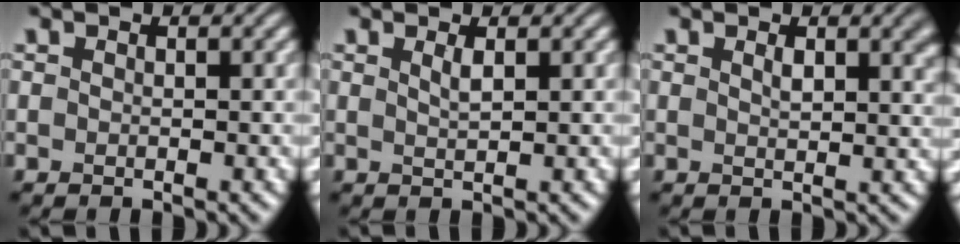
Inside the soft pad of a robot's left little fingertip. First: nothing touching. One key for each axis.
{"total": 1.1, "fx": 0.6, "fy": 0.2, "fz": 0.9, "tx": -0.013, "ty": 0.001, "tz": 0.009}
{"total": 3.0, "fx": 1.4, "fy": 1.1, "fz": 2.4, "tx": -0.026, "ty": 0.003, "tz": 0.023}